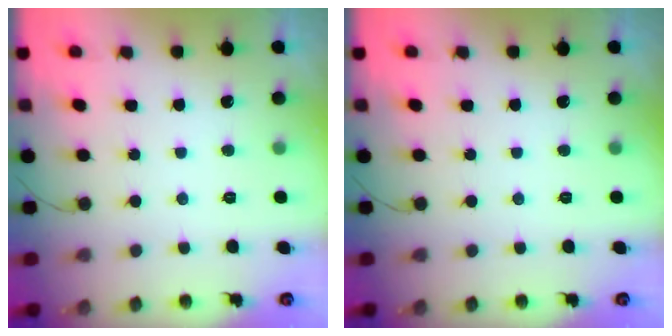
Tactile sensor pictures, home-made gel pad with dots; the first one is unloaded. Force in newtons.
{"total": 0.0}